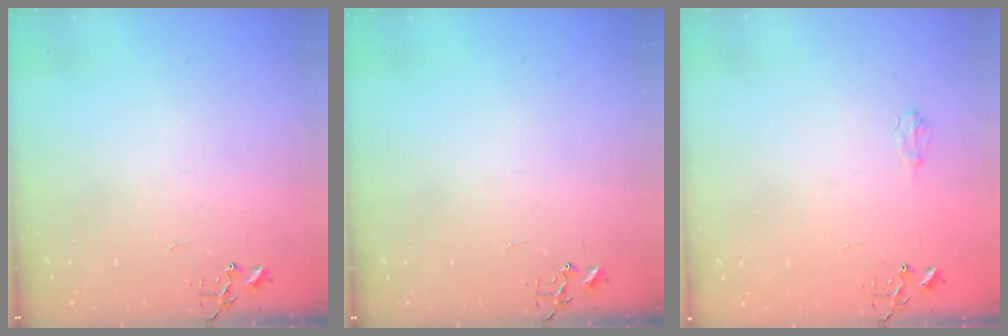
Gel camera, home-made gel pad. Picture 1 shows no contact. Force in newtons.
{"total": 0.0}
{"total": 6.1, "press": 6.1, "slide": 0.8}